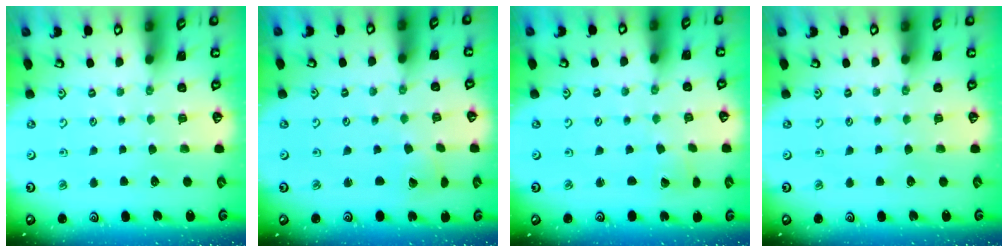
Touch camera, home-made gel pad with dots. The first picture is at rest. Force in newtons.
{"total": 2.0, "press": 2.0, "slide": 0.3}
{"total": 1.3, "press": 1.3, "slide": 0.1}
{"total": 0.0}